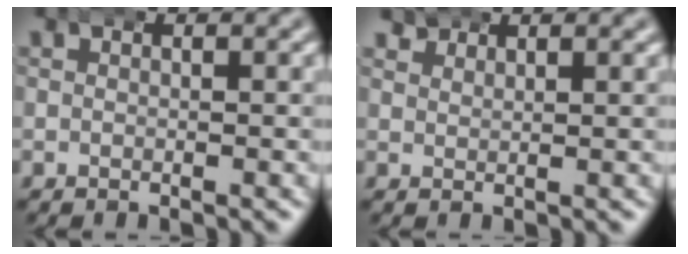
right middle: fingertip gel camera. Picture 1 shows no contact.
{"total": 1.7, "force": [1.6, -0.1, -0.1], "torque": [0.002, 0.000, 0.029]}